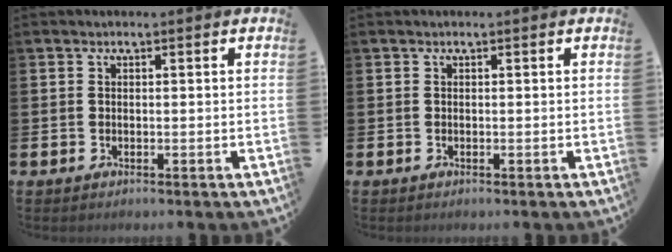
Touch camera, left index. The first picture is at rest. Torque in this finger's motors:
{"motor_torque": [0.00, 0.00, 0.03, 0.00]}